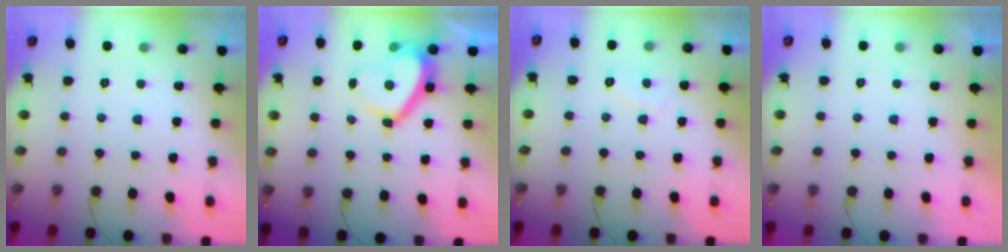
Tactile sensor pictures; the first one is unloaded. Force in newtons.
{"total": 7.7, "press": 7.7, "slide": 0.7}
{"total": 1.7, "press": 1.6, "slide": 0.6}
{"total": 2.1, "press": 2.0, "slide": 0.4}